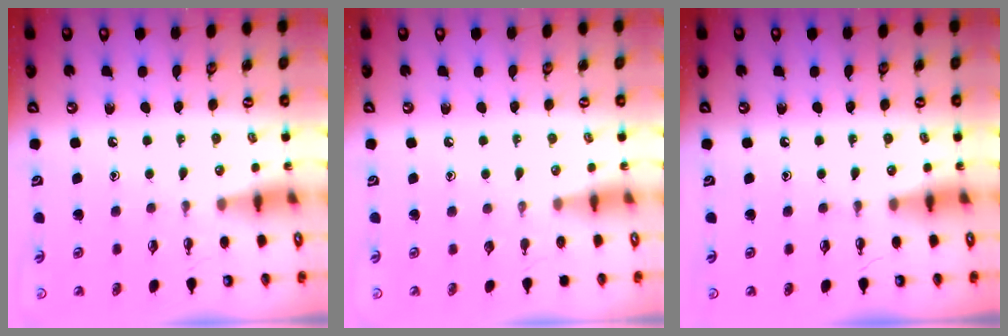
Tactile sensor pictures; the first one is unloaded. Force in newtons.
{"total": 0.0}
{"total": 0.0}